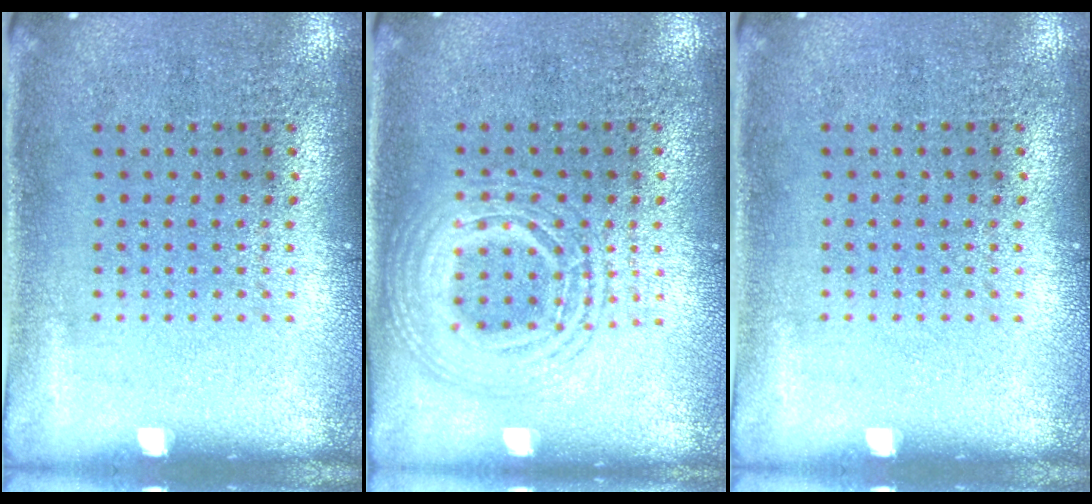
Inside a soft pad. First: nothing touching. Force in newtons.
{"total": 2.8, "press": 2.8, "slide": 0.4}
{"total": 0.0}